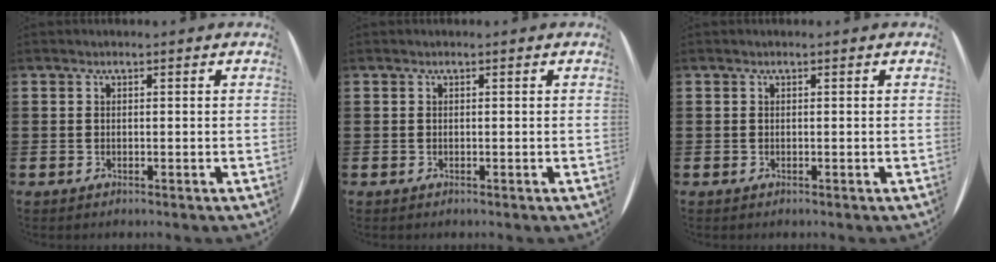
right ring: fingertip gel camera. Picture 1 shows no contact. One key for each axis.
{"total": 0.0}
{"total": 0.0}